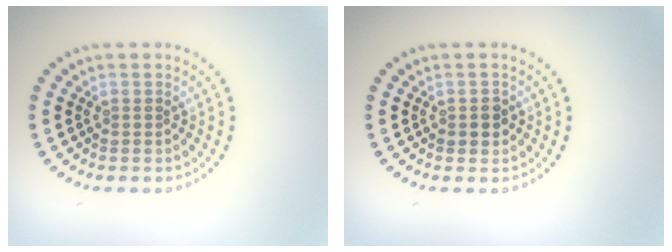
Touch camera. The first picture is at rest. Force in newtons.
{"total": 1.4, "press": 1.4, "slide": 0.3}